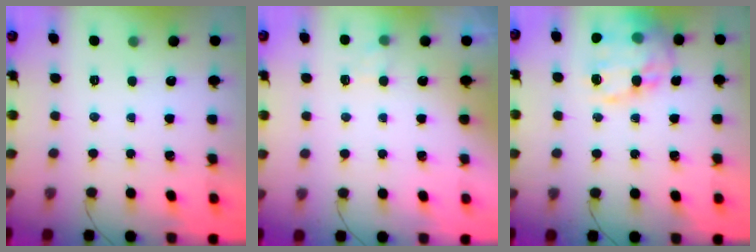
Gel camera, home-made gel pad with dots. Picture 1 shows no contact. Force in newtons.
{"total": 2.4, "press": 1.9, "slide": 1.4}
{"total": 21.0, "press": 20.8, "slide": 3.1}